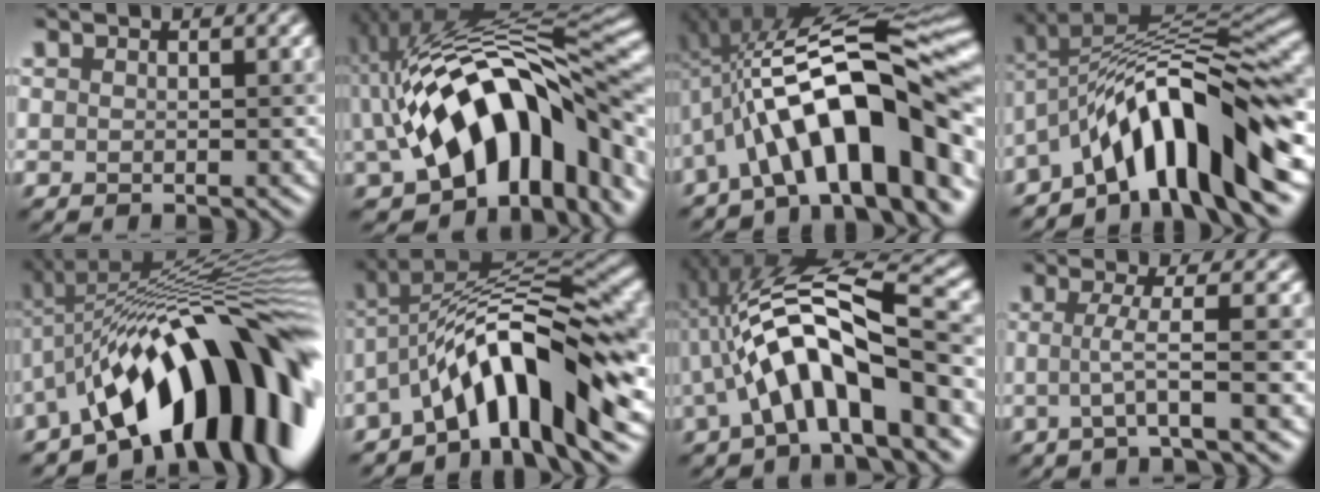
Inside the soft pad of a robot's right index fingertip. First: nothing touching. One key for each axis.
{"total": 14.4, "fx": -1.6, "fy": 8.2, "fz": 11.8, "tx": -0.151, "ty": 0.016, "tz": -0.040}
{"total": 14.4, "fx": -3.7, "fy": 4.6, "fz": 13.1, "tx": -0.177, "ty": 0.030, "tz": -0.065}
{"total": 11.3, "fx": -5.4, "fy": 2.9, "fz": 9.5, "tx": -0.132, "ty": 0.019, "tz": -0.095}
{"total": 16.0, "fx": -4.2, "fy": 7.4, "fz": 13.5, "tx": -0.162, "ty": 0.034, "tz": -0.090}
{"total": 10.9, "fx": -4.0, "fy": 3.6, "fz": 9.5, "tx": -0.137, "ty": 0.016, "tz": -0.078}
{"total": 10.0, "fx": -1.7, "fy": 3.1, "fz": 9.3, "tx": -0.159, "ty": 0.022, "tz": -0.032}
{"total": 3.1, "fx": -0.4, "fy": 0.2, "fz": 3.0, "tx": -0.053, "ty": -0.007, "tz": -0.019}